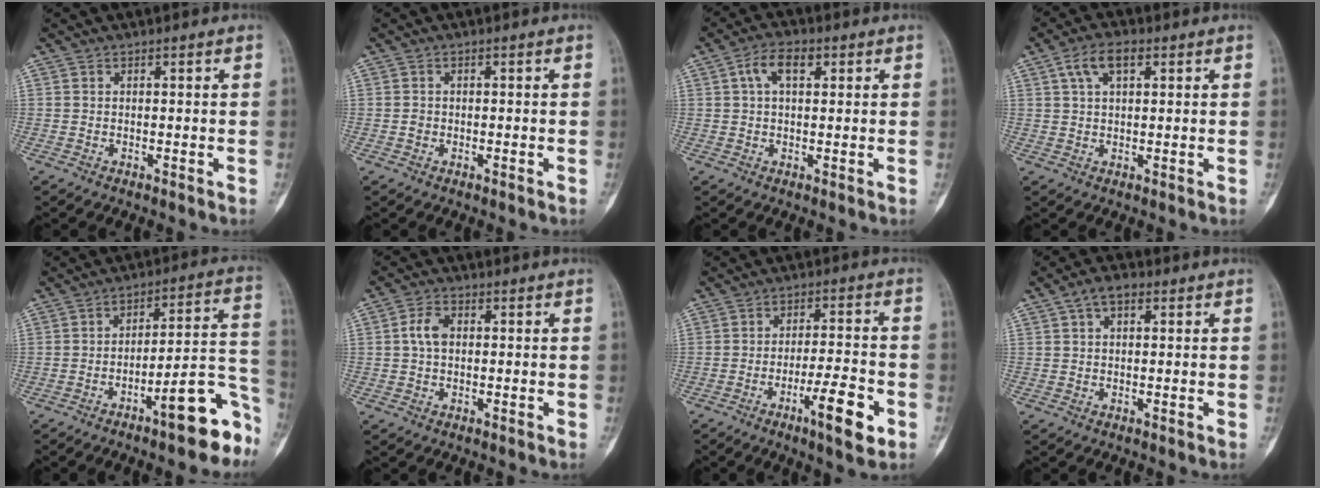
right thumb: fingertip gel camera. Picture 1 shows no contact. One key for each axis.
{"total": 0.9, "fx": -0.3, "fy": 0.7, "fz": 0.4, "tx": -0.002, "ty": 0.003, "tz": -0.005}
{"total": 5.5, "fx": 1.8, "fy": 3.0, "fz": 4.3, "tx": -0.074, "ty": 0.013, "tz": 0.030}
{"total": 5.7, "fx": 2.4, "fy": 2.8, "fz": 4.3, "tx": -0.079, "ty": 0.011, "tz": 0.045}
{"total": 14.5, "fx": -7.9, "fy": 3.5, "fz": 11.6, "tx": -0.129, "ty": 0.074, "tz": -0.113}
{"total": 4.0, "fx": 0.4, "fy": 2.7, "fz": 3.0, "tx": -0.059, "ty": 0.009, "tz": 0.003}
{"total": 9.5, "fx": -4.3, "fy": 1.9, "fz": 8.3, "tx": -0.132, "ty": 0.017, "tz": -0.065}
{"total": 4.3, "fx": 1.8, "fy": 2.4, "fz": 3.0, "tx": -0.046, "ty": 0.015, "tz": 0.028}